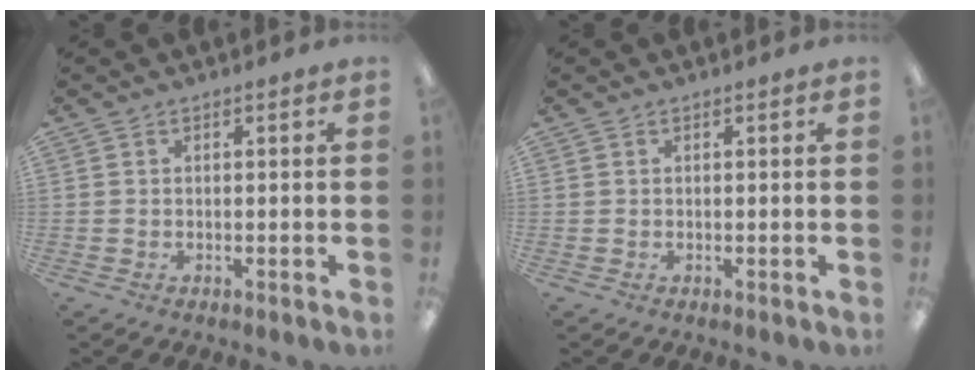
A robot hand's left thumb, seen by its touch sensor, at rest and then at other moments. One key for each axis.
{"total": 0.0}